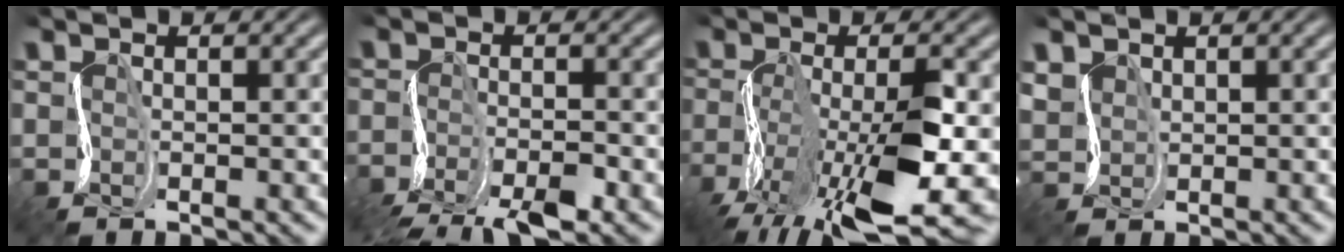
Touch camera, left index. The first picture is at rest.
{"total": 5.1, "force": [-4.0, 1.0, 3.1], "torque": [-0.058, -0.012, -0.082]}
{"total": 12.2, "force": [-5.6, 3.8, 10.2], "torque": [-0.207, -0.016, -0.099]}
{"total": 1.5, "force": [1.1, 1.0, 0.1], "torque": [-0.018, 0.005, 0.024]}